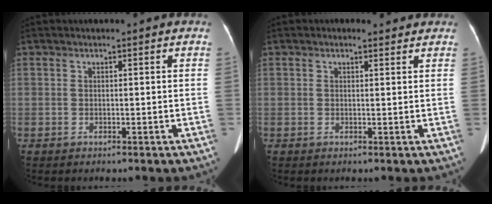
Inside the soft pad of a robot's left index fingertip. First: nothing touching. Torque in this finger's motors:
{"motor_torque": [-0.24, -0.28, -0.22, -0.04]}